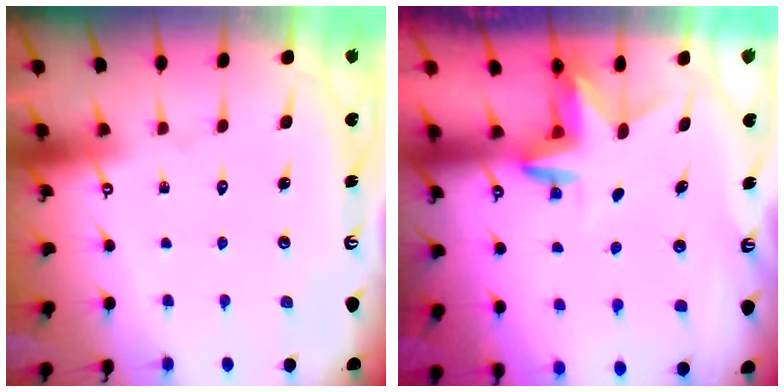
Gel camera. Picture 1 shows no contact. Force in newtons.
{"total": 3.3, "press": 3.3, "slide": 0.3}